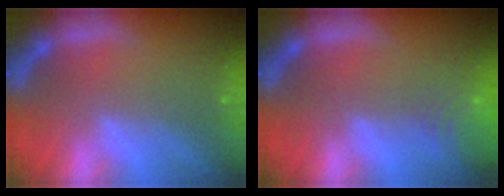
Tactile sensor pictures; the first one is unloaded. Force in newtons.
{"total": 5.0}